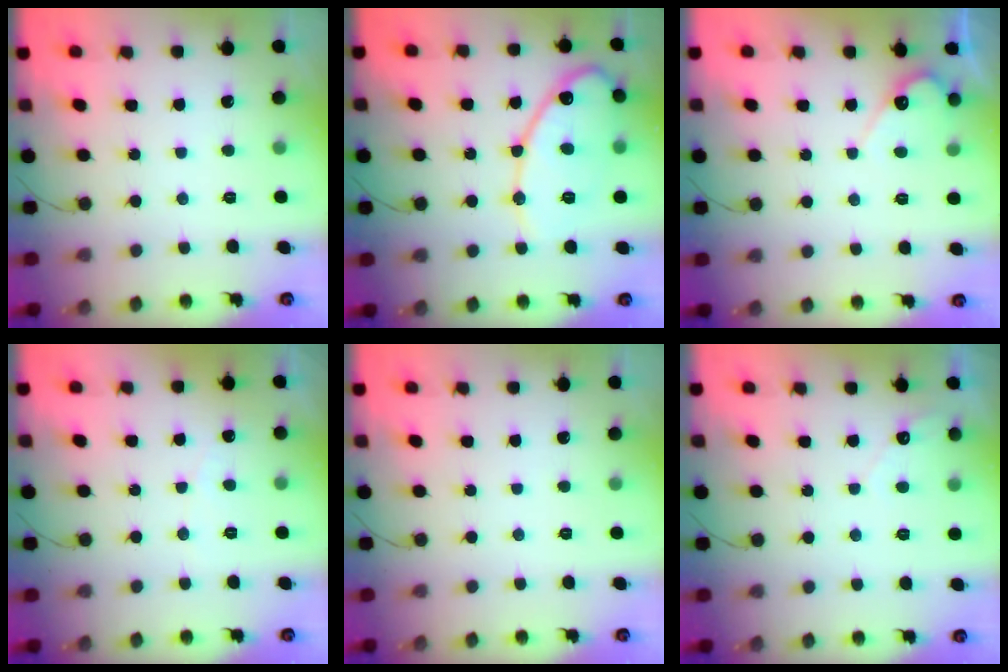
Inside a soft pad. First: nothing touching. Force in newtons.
{"total": 14.5, "press": 14.5, "slide": 0.9}
{"total": 5.5, "press": 5.5, "slide": 0.3}
{"total": 1.9, "press": 1.9, "slide": 0.2}
{"total": 0.0}
{"total": 2.9, "press": 2.9, "slide": 0.1}